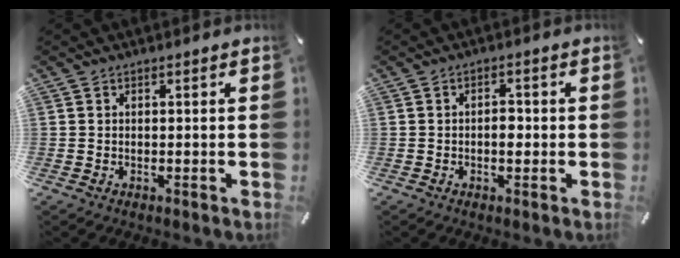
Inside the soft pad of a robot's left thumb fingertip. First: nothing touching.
{"total": 2.7, "force": [-0.3, 1.4, 2.3], "torque": [-0.036, 0.000, -0.009]}